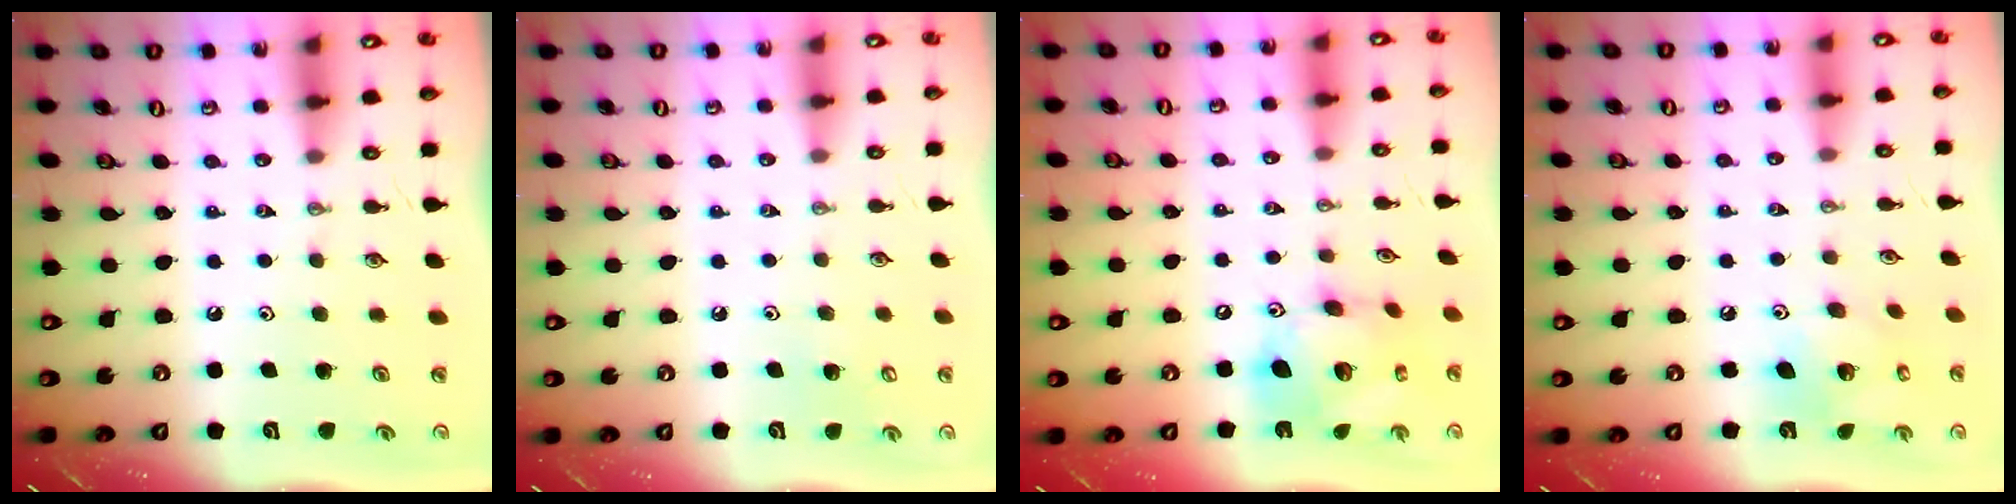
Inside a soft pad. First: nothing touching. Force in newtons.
{"total": 4.0, "press": 3.9, "slide": 0.4}
{"total": 16.7, "press": 16.6, "slide": 1.5}
{"total": 9.5, "press": 9.5, "slide": 0.4}